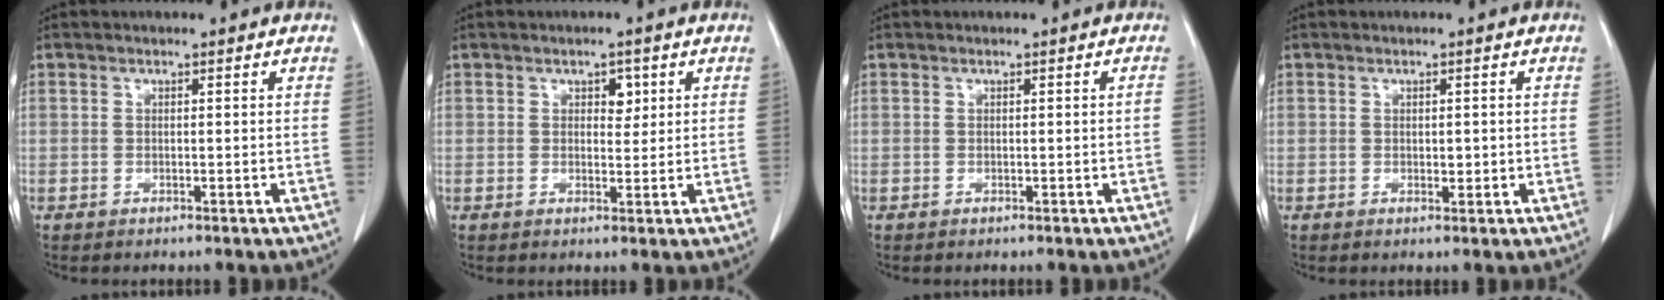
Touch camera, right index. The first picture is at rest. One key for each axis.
{"total": 2.5, "fx": 1.0, "fy": 1.5, "fz": 1.7, "tx": -0.018, "ty": 0.002, "tz": 0.014}
{"total": 0.5, "fx": -0.1, "fy": 0.1, "fz": 0.5, "tx": -0.011, "ty": 0.001, "tz": 0.002}
{"total": 1.4, "fx": 0.0, "fy": 0.8, "fz": 1.2, "tx": -0.015, "ty": -0.002, "tz": 0.004}